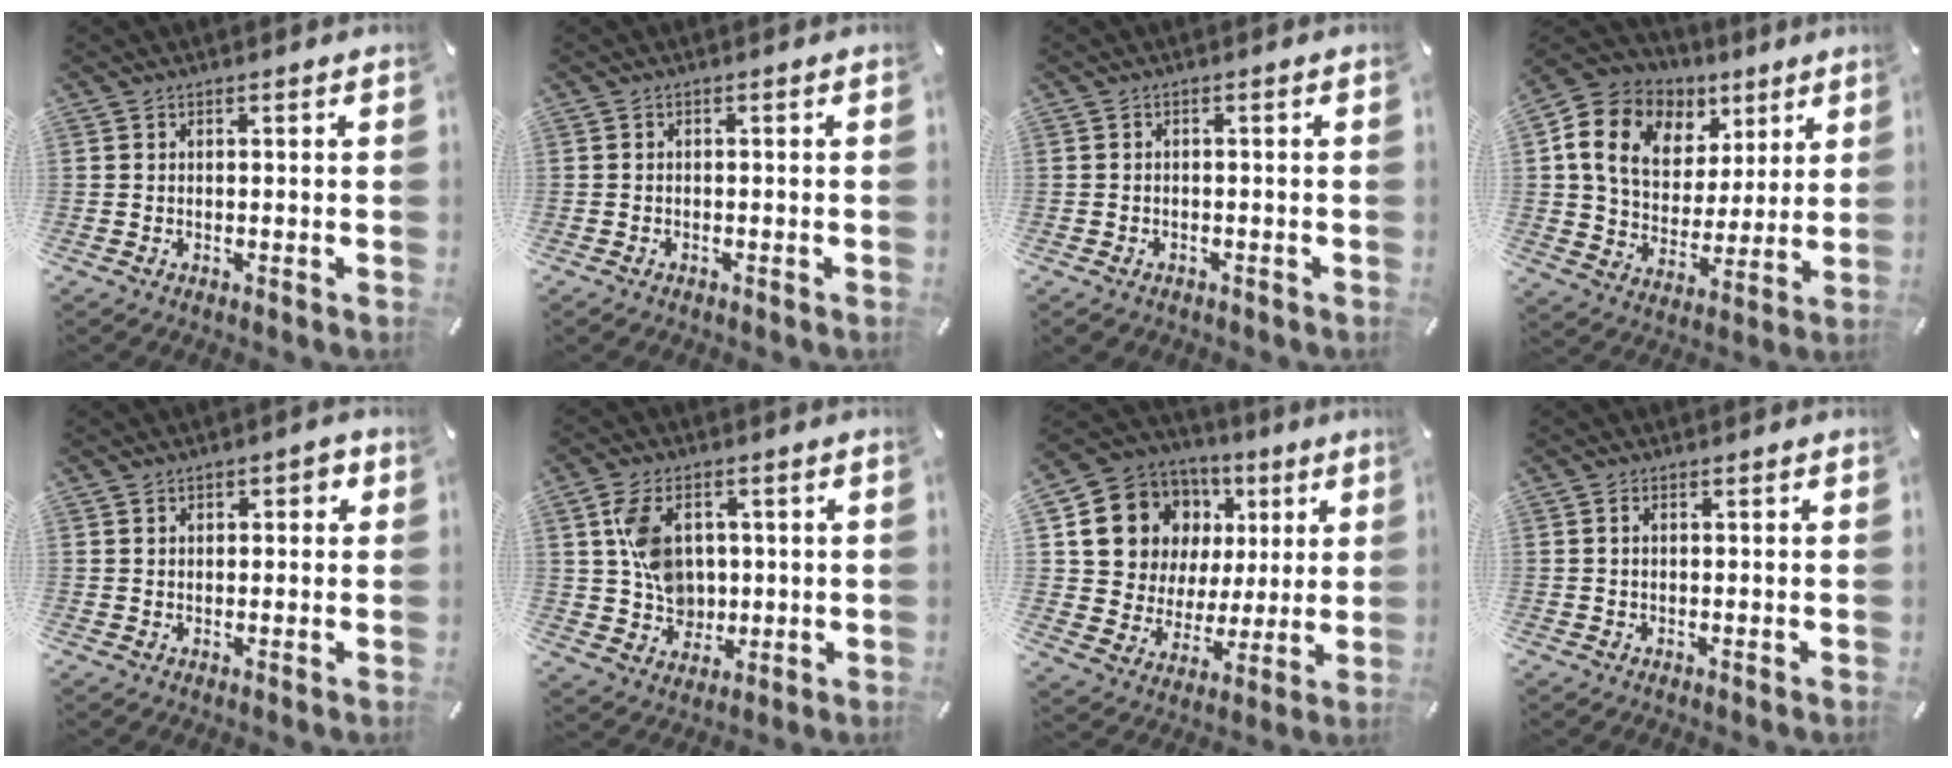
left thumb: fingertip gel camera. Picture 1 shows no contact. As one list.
[{"total": 0.7, "force": [-0.7, 0.2, 0.2], "torque": [-0.004, 0.001, -0.015]}, {"total": 1.7, "force": [-1.4, 0.8, 0.4], "torque": [-0.017, 0.004, -0.033]}, {"total": 14.4, "force": [6.3, 11.1, 6.5], "torque": [-0.124, -0.015, 0.121]}, {"total": 1.9, "force": [0.2, 1.5, 1.3], "torque": [-0.017, 0.005, -0.001]}, {"total": 11.1, "force": [1.8, 8.9, 6.4], "torque": [-0.125, 0.014, 0.040]}, {"total": 12.9, "force": [5.2, 11.3, 3.6], "torque": [-0.064, -0.038, 0.106]}, {"total": 1.1, "force": [0.1, 0.6, 0.9], "torque": [-0.019, 0.003, 0.001]}]